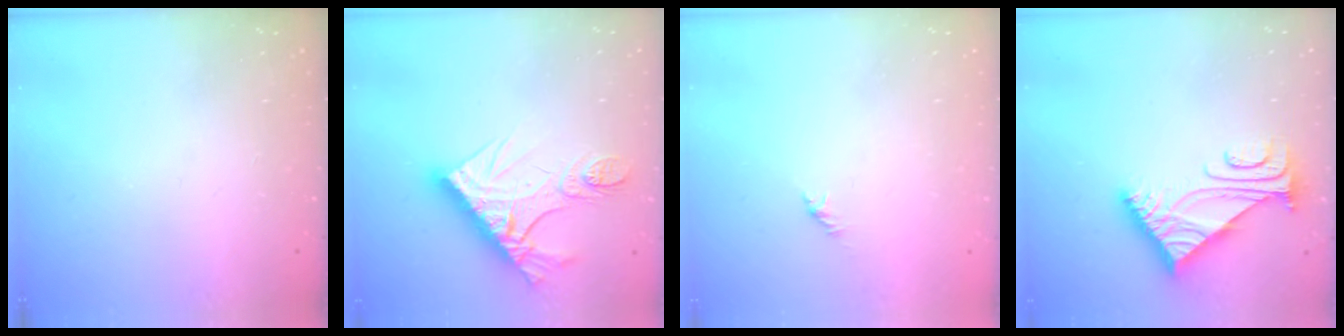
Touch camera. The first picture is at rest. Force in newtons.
{"total": 15.0, "press": 14.9, "slide": 1.4}
{"total": 0.0}
{"total": 5.5, "press": 5.4, "slide": 0.7}